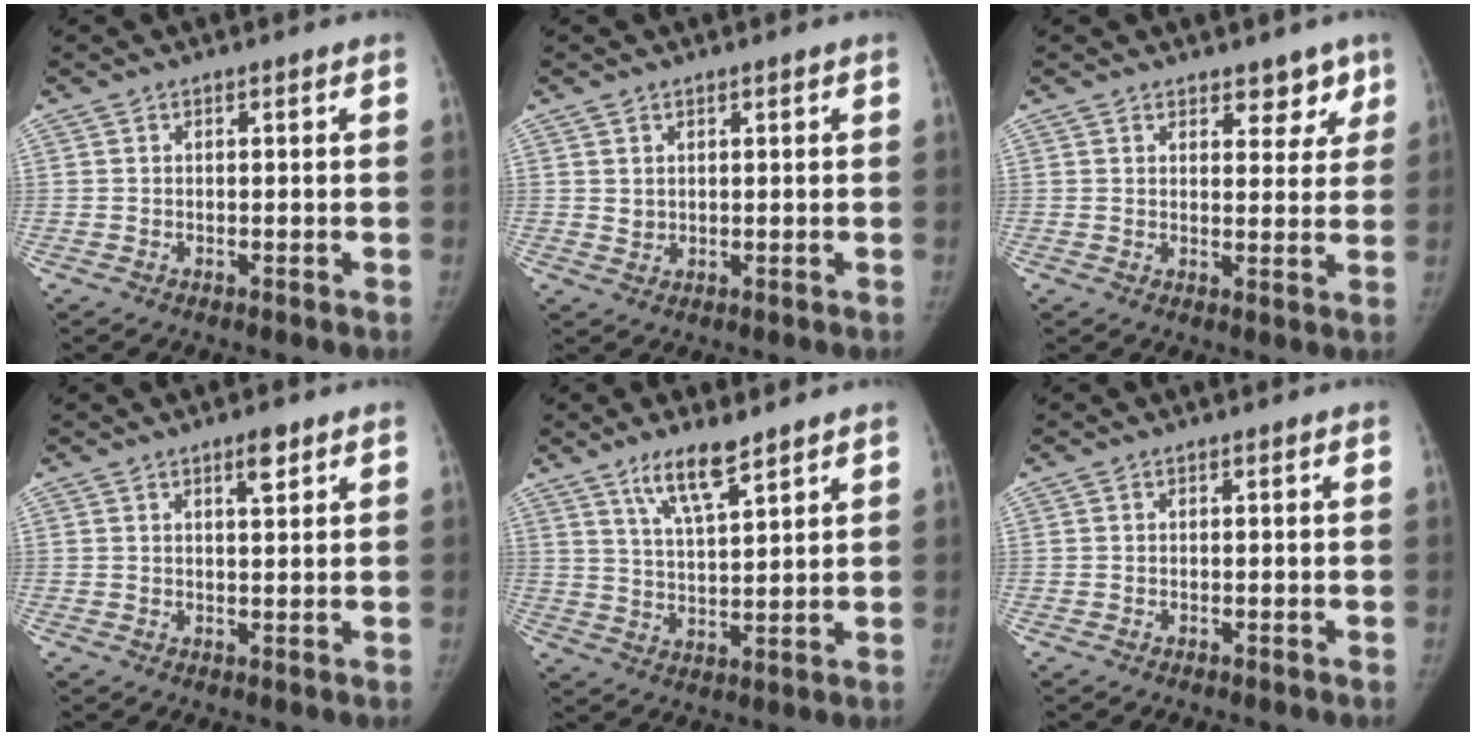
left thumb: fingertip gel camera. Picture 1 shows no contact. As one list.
[{"total": 1.8, "force": [0.9, 1.4, 0.4], "torque": [0.006, -0.007, 0.016]}, {"total": 4.9, "force": [3.4, 2.8, 2.2], "torque": [0.010, -0.019, 0.045]}, {"total": 3.1, "force": [1.9, 0.9, 2.3], "torque": [-0.029, -0.011, 0.030]}, {"total": 8.3, "force": [5.8, 1.9, 5.6], "torque": [-0.094, -0.036, 0.112]}, {"total": 0.0}]